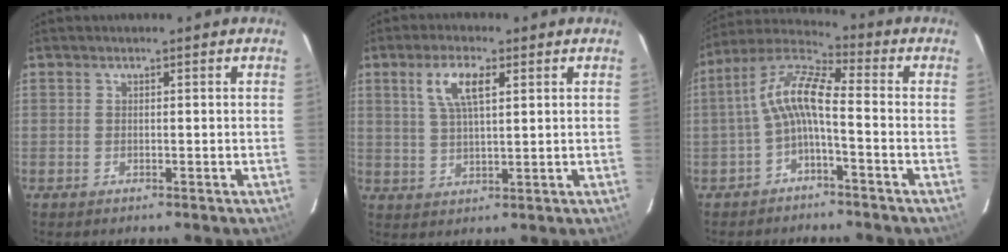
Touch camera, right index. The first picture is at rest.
{"total": 6.7, "force": [2.8, 2.1, 5.6], "torque": [-0.108, 0.007, 0.056]}
{"total": 8.6, "force": [-1.9, 2.0, 8.1], "torque": [-0.183, 0.023, -0.040]}